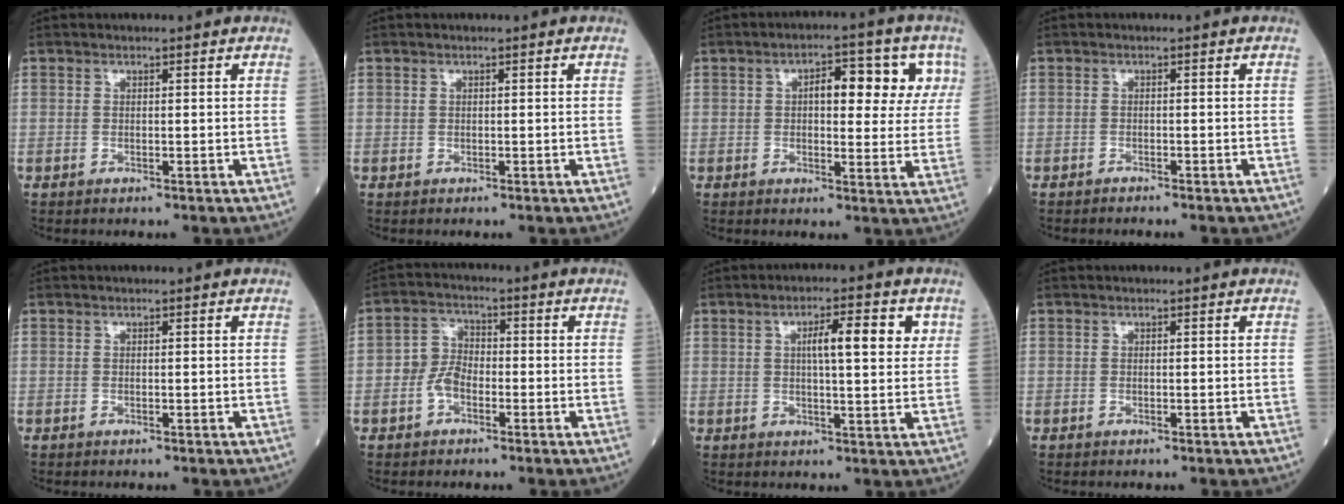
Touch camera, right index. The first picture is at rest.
{"total": 0.0}
{"total": 9.2, "force": [2.9, 4.0, 7.7], "torque": [-0.091, 0.025, 0.033]}
{"total": 3.5, "force": [-3.2, 0.6, 1.4], "torque": [-0.021, -0.003, -0.036]}
{"total": 0.0}
{"total": 4.2, "force": [-1.7, 3.1, 2.3], "torque": [-0.042, 0.013, -0.036]}
{"total": 7.0, "force": [2.4, 1.4, 6.4], "torque": [-0.098, 0.011, 0.032]}
{"total": 0.0}